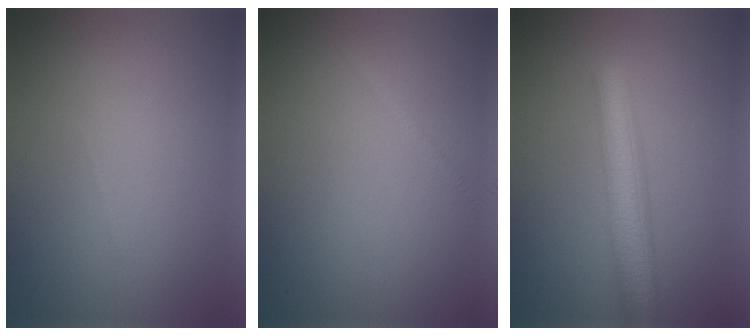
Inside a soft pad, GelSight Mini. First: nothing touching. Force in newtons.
{"total": 0.7, "press": 0.7, "slide": 0.1}
{"total": 5.6, "press": 5.6, "slide": 0.1}